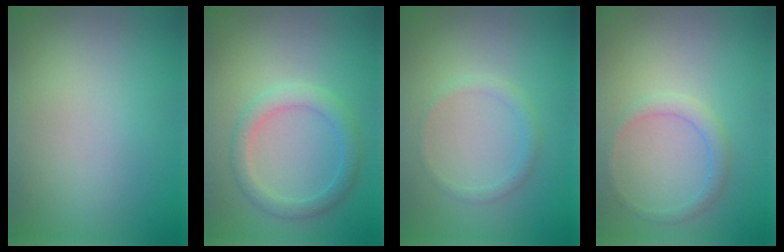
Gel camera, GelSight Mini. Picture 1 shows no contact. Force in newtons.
{"total": 2.7, "press": 2.7, "slide": 0.1}
{"total": 1.2, "press": 1.2, "slide": 0.0}
{"total": 1.6, "press": 1.6, "slide": 0.2}